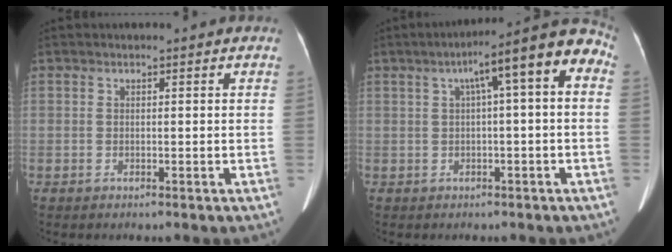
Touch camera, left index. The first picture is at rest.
{"total": 10.3, "force": [2.6, 1.1, 9.9], "torque": [-0.131, 0.043, 0.025]}